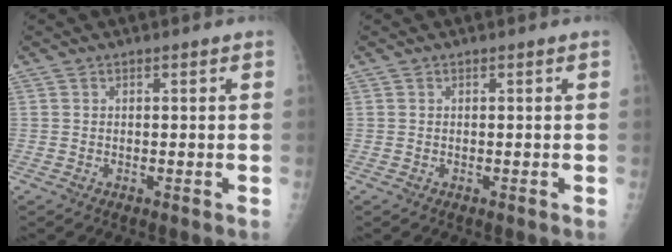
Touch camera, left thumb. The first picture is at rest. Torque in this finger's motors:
{"motor_torque": [0.00, 0.00, -0.01, -0.01, 0.00]}